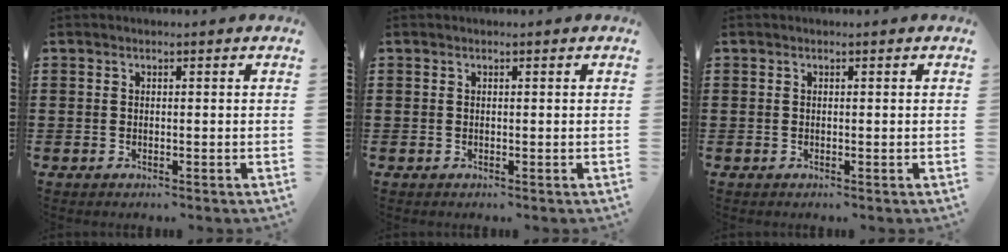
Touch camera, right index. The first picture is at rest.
{"total": 0.0}
{"total": 0.0}